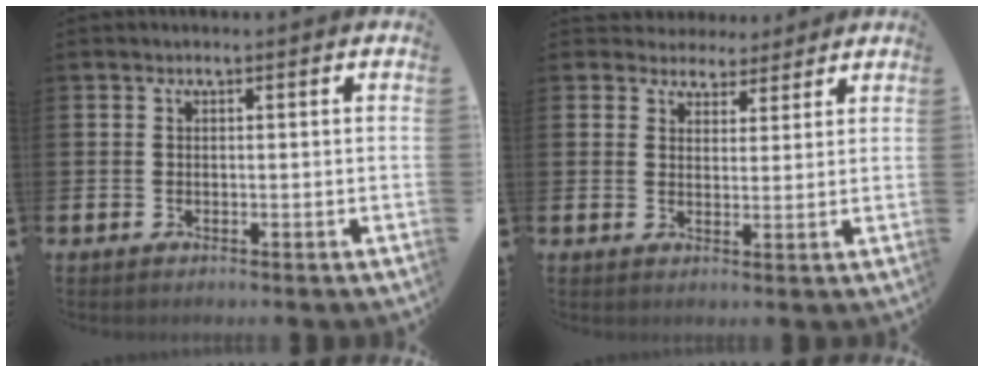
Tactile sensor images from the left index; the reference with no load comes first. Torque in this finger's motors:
{"motor_torque": [1.04, -1.10, 0.05, 0.00]}